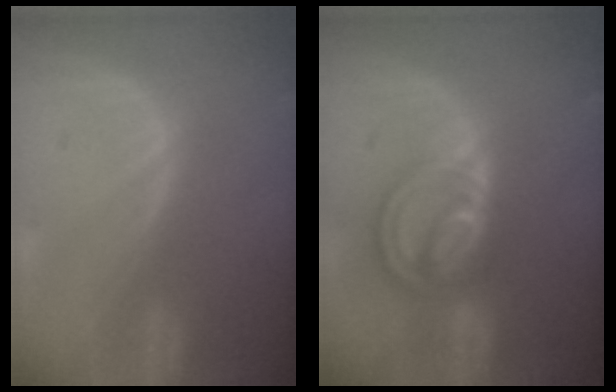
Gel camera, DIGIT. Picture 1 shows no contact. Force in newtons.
{"total": 8.6, "press": 7.3, "slide": 4.6}